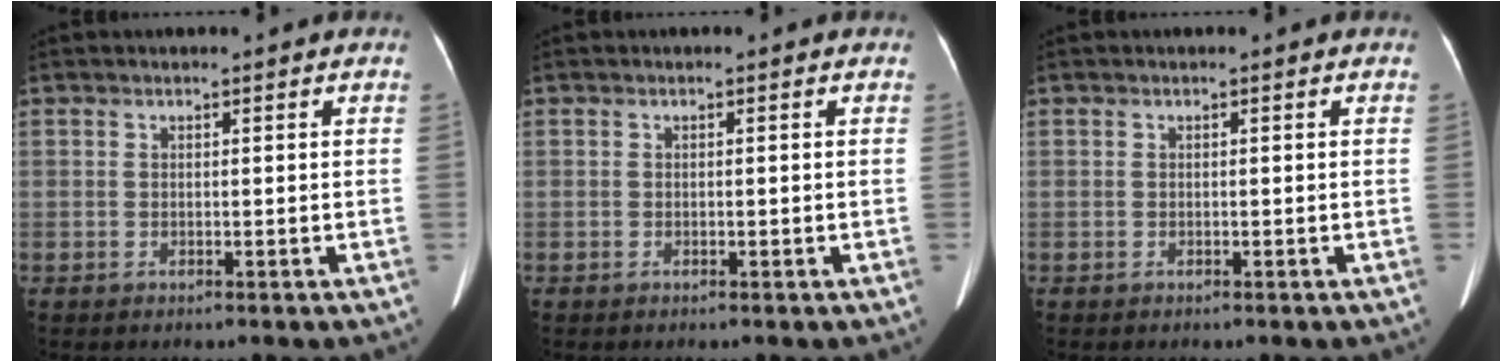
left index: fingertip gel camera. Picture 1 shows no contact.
{"total": 0.0}
{"total": 0.0}